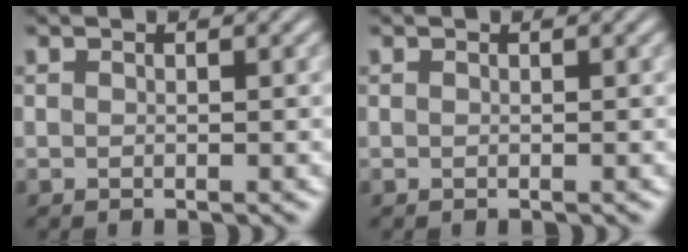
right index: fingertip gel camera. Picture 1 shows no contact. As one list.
[{"total": 0.0}]